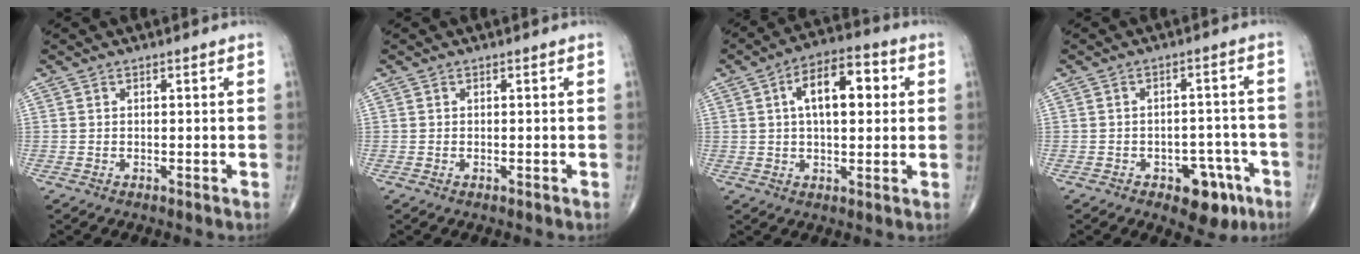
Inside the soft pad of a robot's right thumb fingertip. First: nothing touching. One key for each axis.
{"total": 0.0}
{"total": 11.9, "fx": 2.6, "fy": 5.9, "fz": 10.1, "tx": -0.143, "ty": 0.018, "tz": 0.036}
{"total": 8.4, "fx": -4.4, "fy": 4.9, "fz": 5.1, "tx": -0.032, "ty": 0.033, "tz": -0.052}